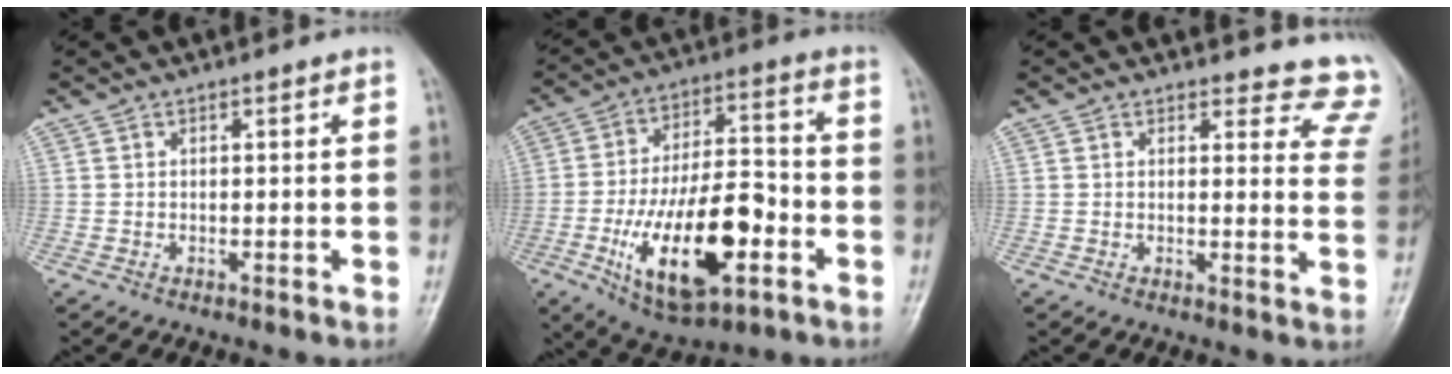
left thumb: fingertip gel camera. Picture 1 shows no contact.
{"total": 20.1, "force": [-6.6, 9.0, 16.7], "torque": [-0.278, 0.025, -0.104]}
{"total": 10.7, "force": [10.2, 3.3, -0.1], "torque": [0.060, -0.090, 0.069]}